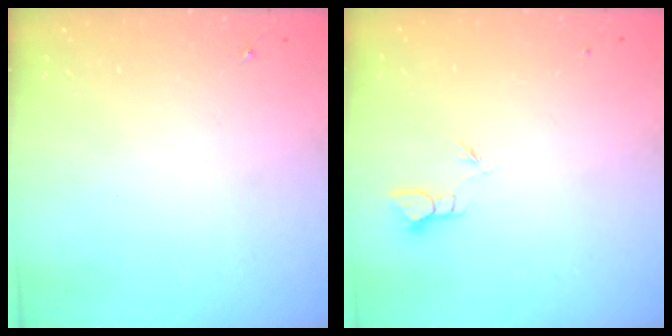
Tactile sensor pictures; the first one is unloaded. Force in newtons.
{"total": 2.0, "press": 2.0, "slide": 0.1}